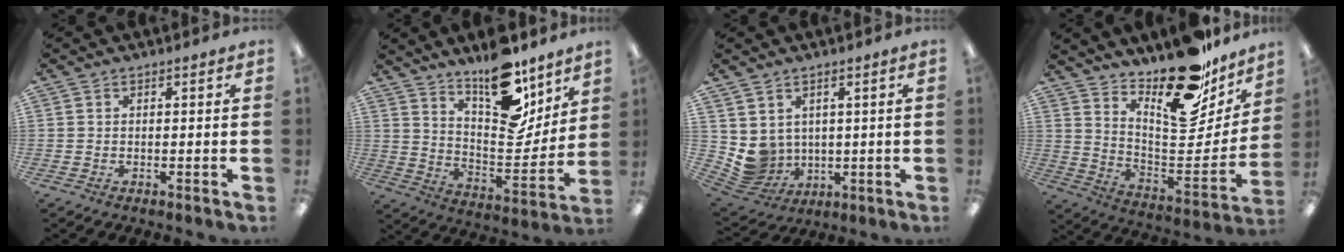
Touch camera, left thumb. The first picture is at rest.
{"total": 17.3, "force": [13.4, 6.9, 8.5], "torque": [-0.122, -0.105, 0.231]}
{"total": 6.8, "force": [2.5, 6.2, 1.1], "torque": [-0.058, -0.027, 0.056]}
{"total": 22.2, "force": [16.6, 9.4, 11.3], "torque": [-0.125, -0.140, 0.281]}